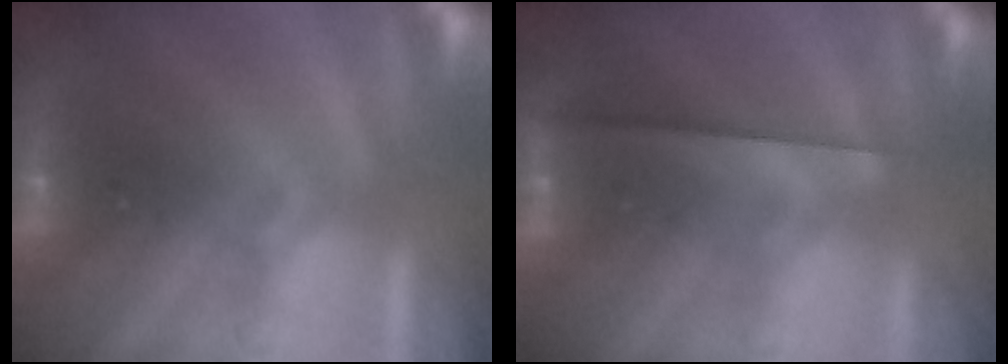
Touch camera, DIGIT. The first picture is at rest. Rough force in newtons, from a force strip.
{"total": 2.4}